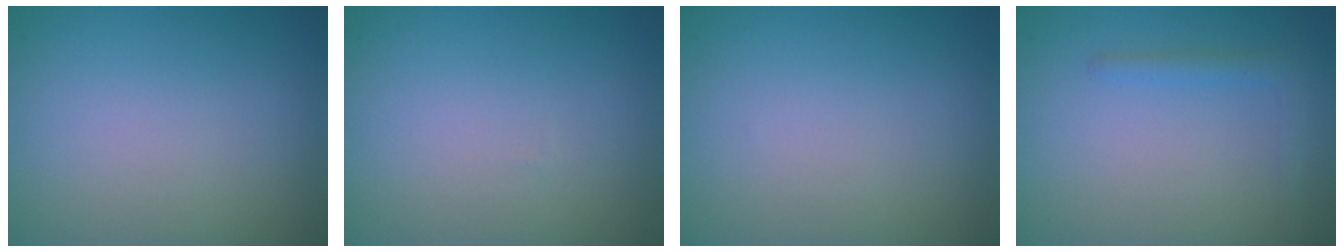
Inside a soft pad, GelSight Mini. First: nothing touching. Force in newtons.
{"total": 0.0}
{"total": 0.0}
{"total": 1.4, "press": 1.4, "slide": 0.1}